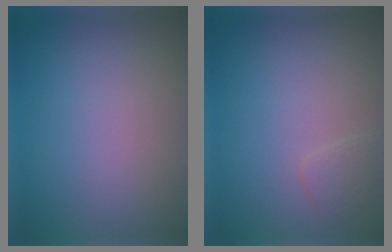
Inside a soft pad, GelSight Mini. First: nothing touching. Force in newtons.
{"total": 1.2, "press": 1.2, "slide": 0.1}